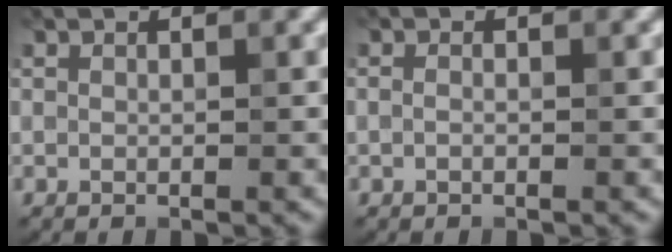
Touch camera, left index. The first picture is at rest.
{"total": 0.5, "force": [-0.2, 0.2, 0.4], "torque": [-0.010, -0.001, -0.005]}